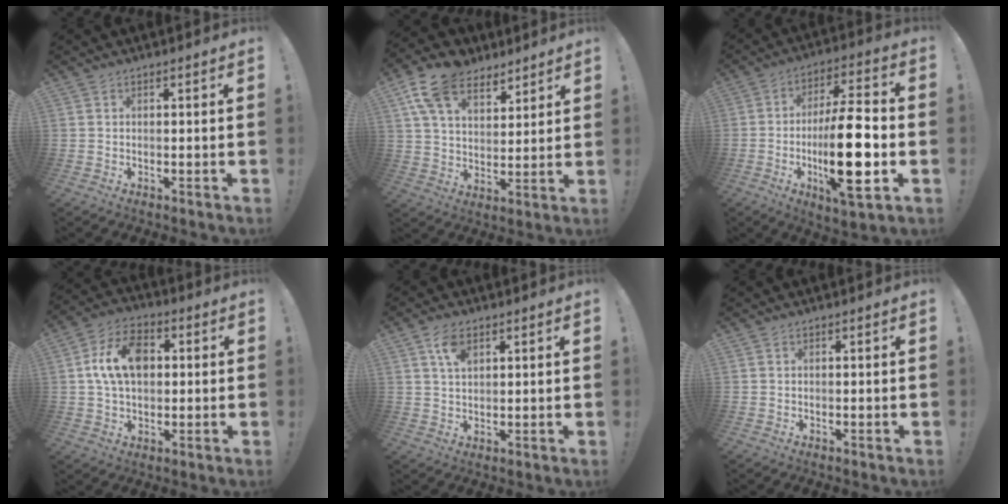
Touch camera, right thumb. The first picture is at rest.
{"total": 14.0, "force": [9.1, 8.2, 6.8], "torque": [-0.120, -0.045, 0.172]}
{"total": 20.8, "force": [-4.1, 6.1, 19.4], "torque": [-0.329, 0.006, -0.067]}
{"total": 12.8, "force": [2.3, 8.8, 9.1], "torque": [-0.148, 0.012, 0.044]}
{"total": 6.2, "force": [3.3, 3.6, 3.8], "torque": [-0.053, -0.014, 0.058]}
{"total": 0.0}